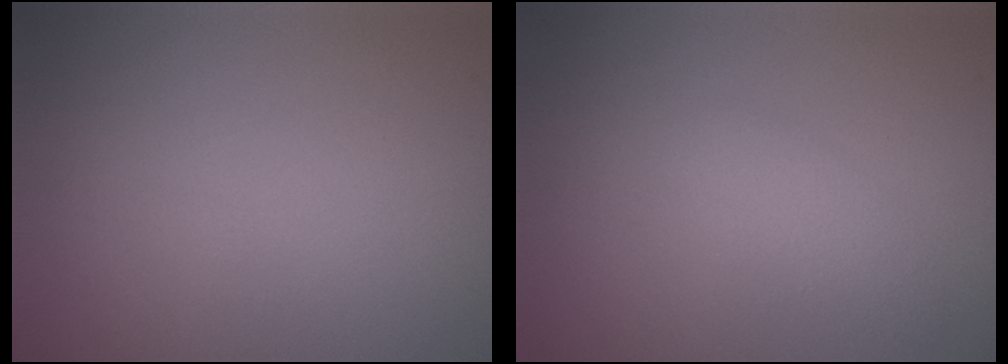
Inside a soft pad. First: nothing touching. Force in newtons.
{"total": 1.5, "press": 1.5, "slide": 0.0}